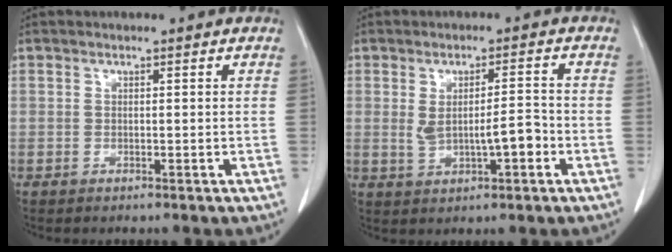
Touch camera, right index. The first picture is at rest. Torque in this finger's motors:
{"motor_torque": [0.16, -0.03, 0.14, 0.04]}